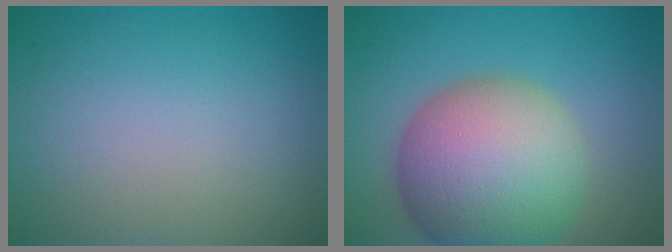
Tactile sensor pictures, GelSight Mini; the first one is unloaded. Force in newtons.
{"total": 12.6, "press": 12.6, "slide": 0.5}